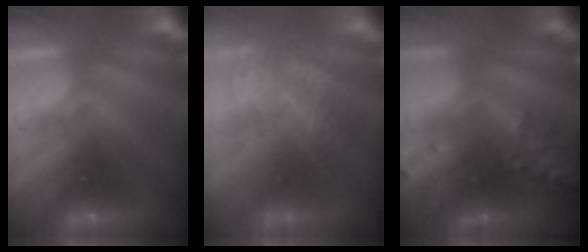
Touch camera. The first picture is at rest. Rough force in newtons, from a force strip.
{"total": 4.1}
{"total": 9.0}